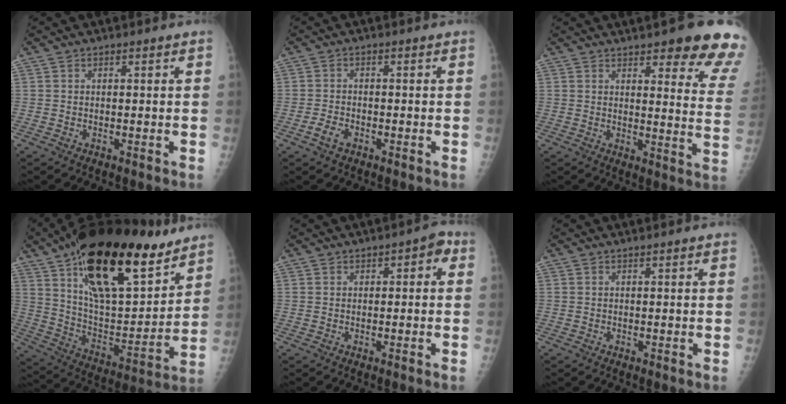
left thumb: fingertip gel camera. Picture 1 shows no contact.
{"total": 2.7, "force": [-1.6, 1.7, 1.5], "torque": [-0.023, 0.007, -0.031]}
{"total": 17.5, "force": [12.6, 4.2, 11.4], "torque": [-0.107, -0.061, 0.136]}
{"total": 29.5, "force": [18.5, 11.6, 19.9], "torque": [-0.294, -0.056, 0.308]}
{"total": 2.7, "force": [0.6, 1.8, 1.9], "torque": [-0.005, 0.011, -0.001]}
{"total": 0.6, "force": [0.5, 0.0, 0.4], "torque": [-0.007, 0.002, 0.008]}